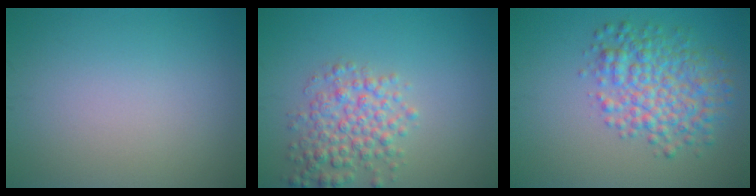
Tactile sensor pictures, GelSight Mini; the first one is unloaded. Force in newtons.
{"total": 4.1, "press": 4.1, "slide": 0.1}
{"total": 5.8, "press": 5.8, "slide": 0.1}